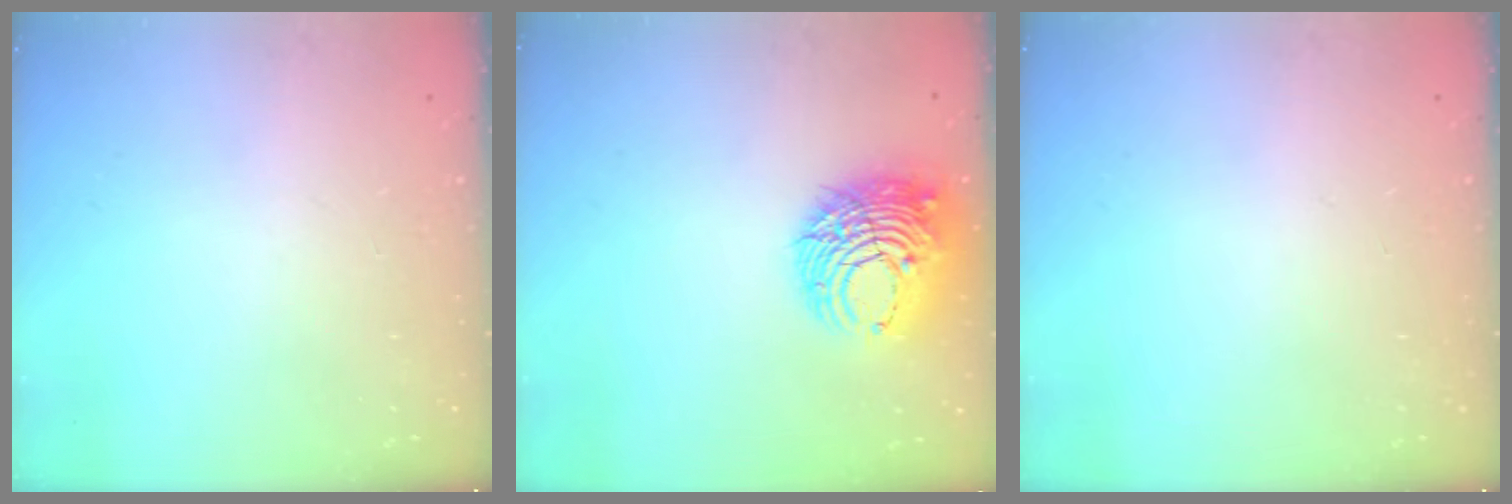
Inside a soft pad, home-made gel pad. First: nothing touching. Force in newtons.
{"total": 10.9, "press": 10.8, "slide": 1.1}
{"total": 0.0}